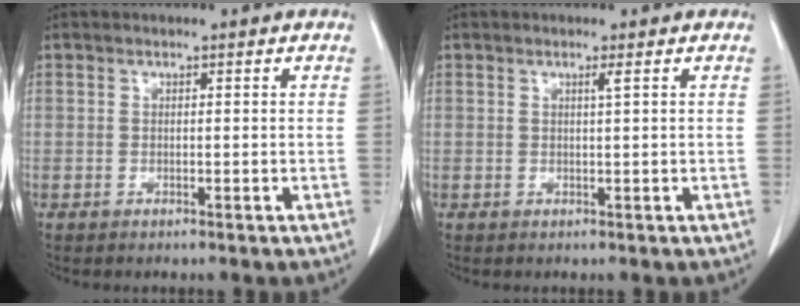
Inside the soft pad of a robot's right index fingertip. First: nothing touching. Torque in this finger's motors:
{"motor_torque": [-0.03, 0.03, -0.01, 0.02]}